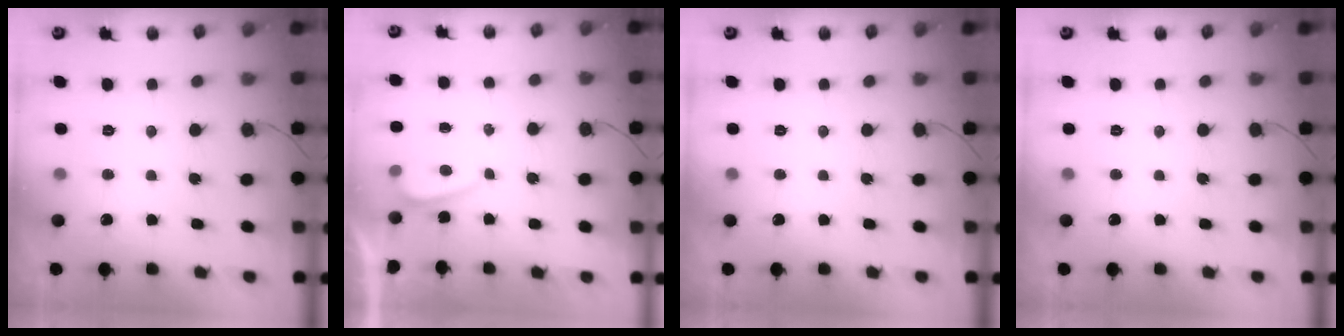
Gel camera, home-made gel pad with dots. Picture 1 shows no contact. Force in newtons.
{"total": 0.6, "press": 0.4, "slide": 0.5}
{"total": 0.0}
{"total": 0.0}